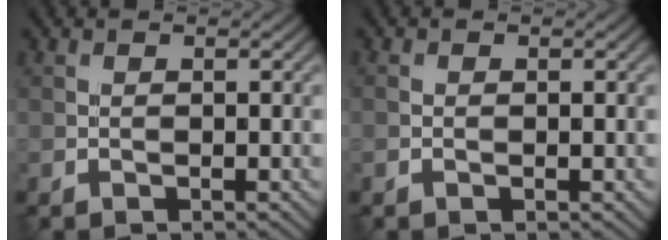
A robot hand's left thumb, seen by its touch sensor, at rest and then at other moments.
{"total": 0.6, "force": [-0.1, 0.4, 0.5], "torque": [-0.012, -0.001, -0.003]}